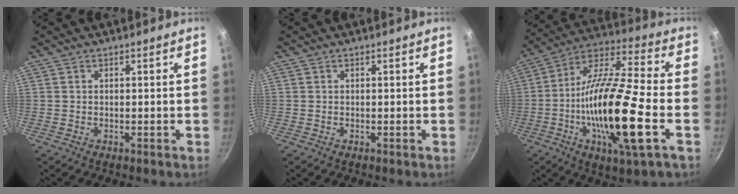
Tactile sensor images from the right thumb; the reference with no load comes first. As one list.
[{"total": 0.0}, {"total": 22.7, "force": [-5.6, 4.7, 21.5], "torque": [-0.391, 0.025, -0.116]}]